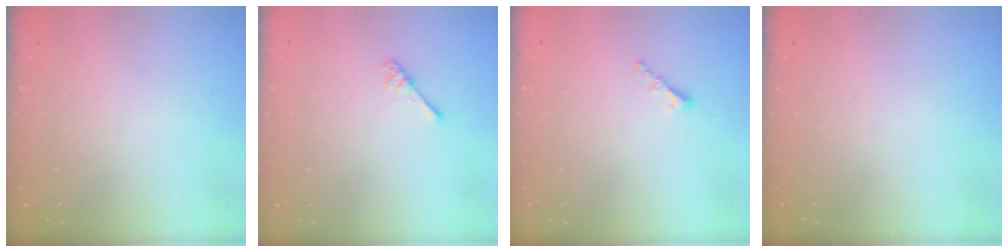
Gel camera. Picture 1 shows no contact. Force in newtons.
{"total": 2.9, "press": 2.9, "slide": 0.4}
{"total": 1.0, "press": 0.9, "slide": 0.4}
{"total": 0.0}